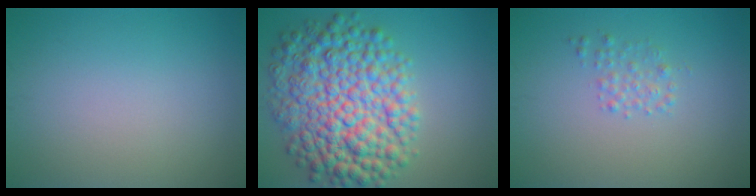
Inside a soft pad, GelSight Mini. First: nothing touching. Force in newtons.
{"total": 10.6, "press": 10.6, "slide": 0.1}
{"total": 1.4, "press": 1.4, "slide": 0.1}